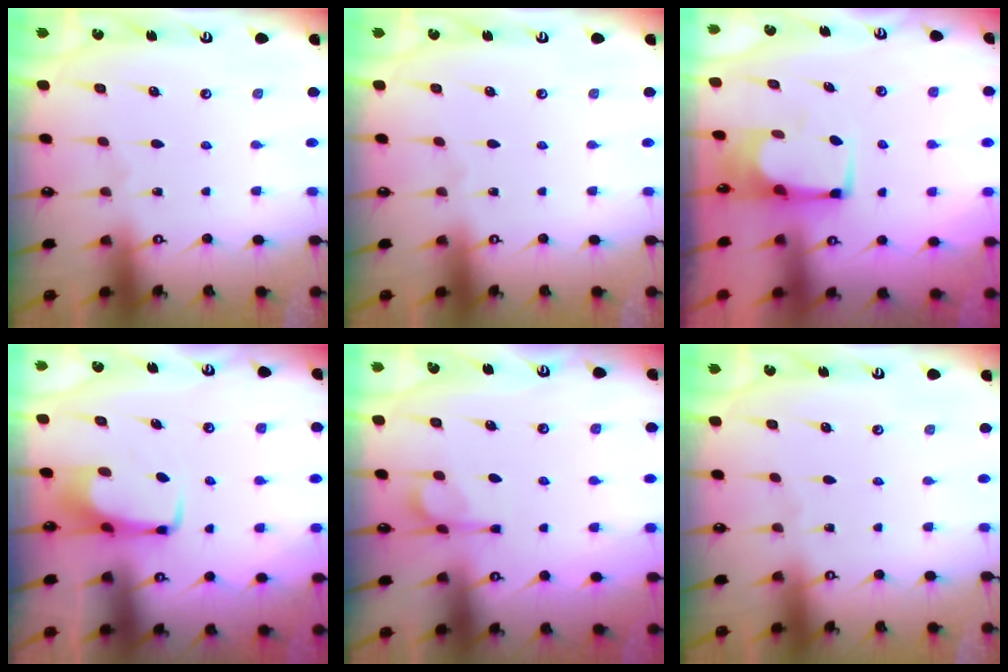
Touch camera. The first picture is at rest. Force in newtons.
{"total": 0.0}
{"total": 2.5, "press": 2.5, "slide": 0.1}
{"total": 3.7, "press": 3.7, "slide": 0.3}
{"total": 5.2, "press": 5.1, "slide": 0.7}
{"total": 0.0}